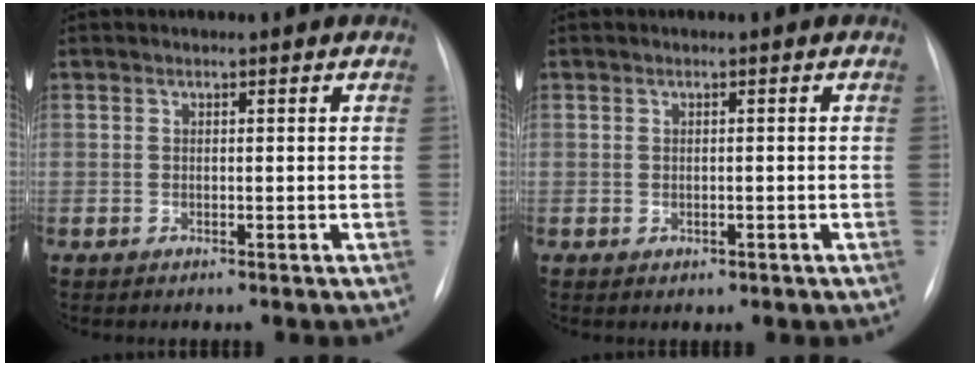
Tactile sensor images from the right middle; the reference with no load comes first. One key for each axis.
{"total": 0.9, "fx": -0.4, "fy": 0.7, "fz": 0.4, "tx": -0.007, "ty": -0.001, "tz": -0.001}